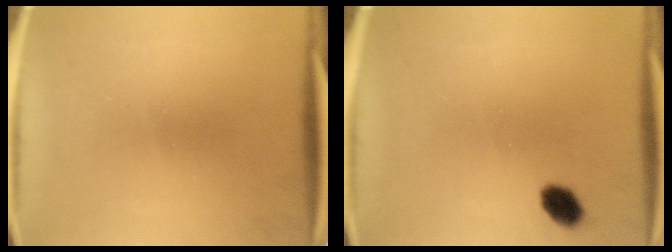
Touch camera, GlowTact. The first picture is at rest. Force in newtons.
{"total": 3.8}